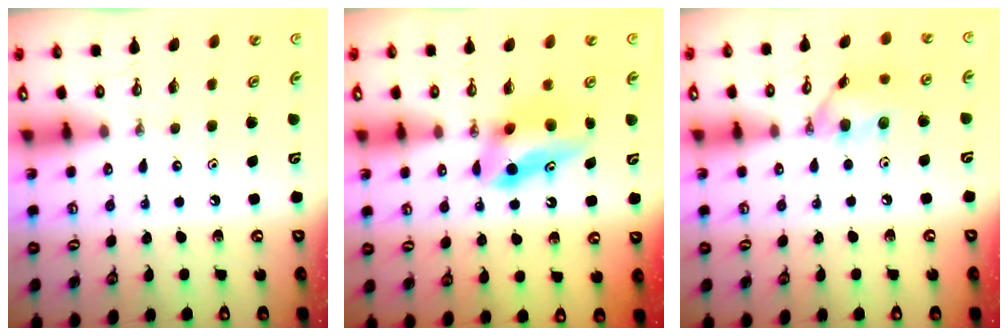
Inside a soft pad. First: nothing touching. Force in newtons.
{"total": 8.1, "press": 7.9, "slide": 1.3}
{"total": 11.3, "press": 11.3, "slide": 0.7}